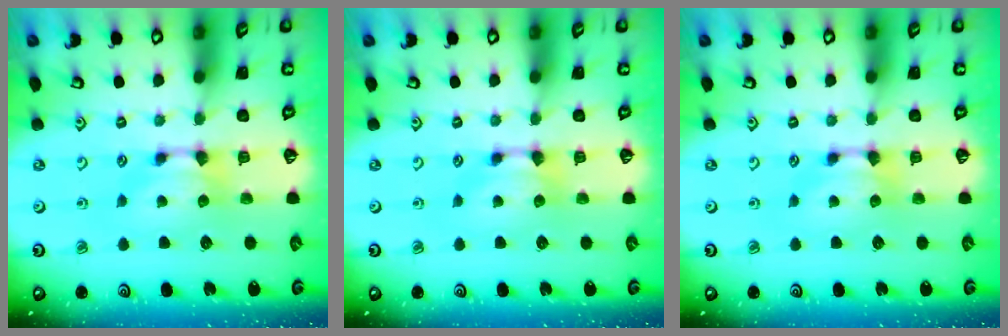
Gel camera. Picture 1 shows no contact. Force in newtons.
{"total": 0.0}
{"total": 0.0}